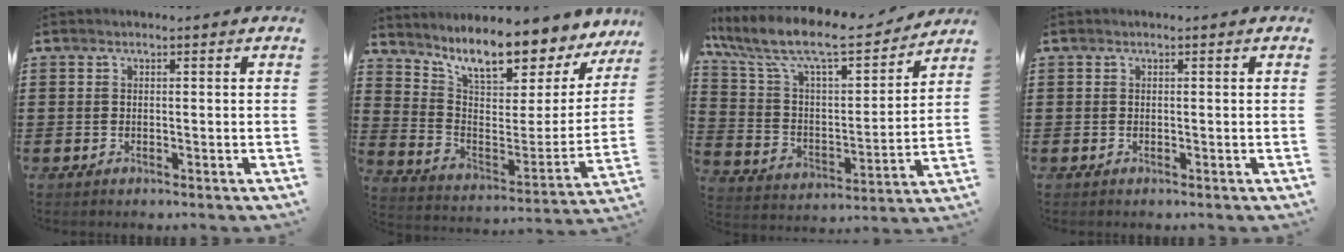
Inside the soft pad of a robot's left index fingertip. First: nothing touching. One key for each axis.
{"total": 10.0, "fx": 8.4, "fy": 1.9, "fz": 5.1, "tx": -0.110, "ty": -0.067, "tz": 0.138}
{"total": 10.7, "fx": 8.9, "fy": 2.1, "fz": 5.6, "tx": -0.148, "ty": -0.056, "tz": 0.149}
{"total": 0.0}